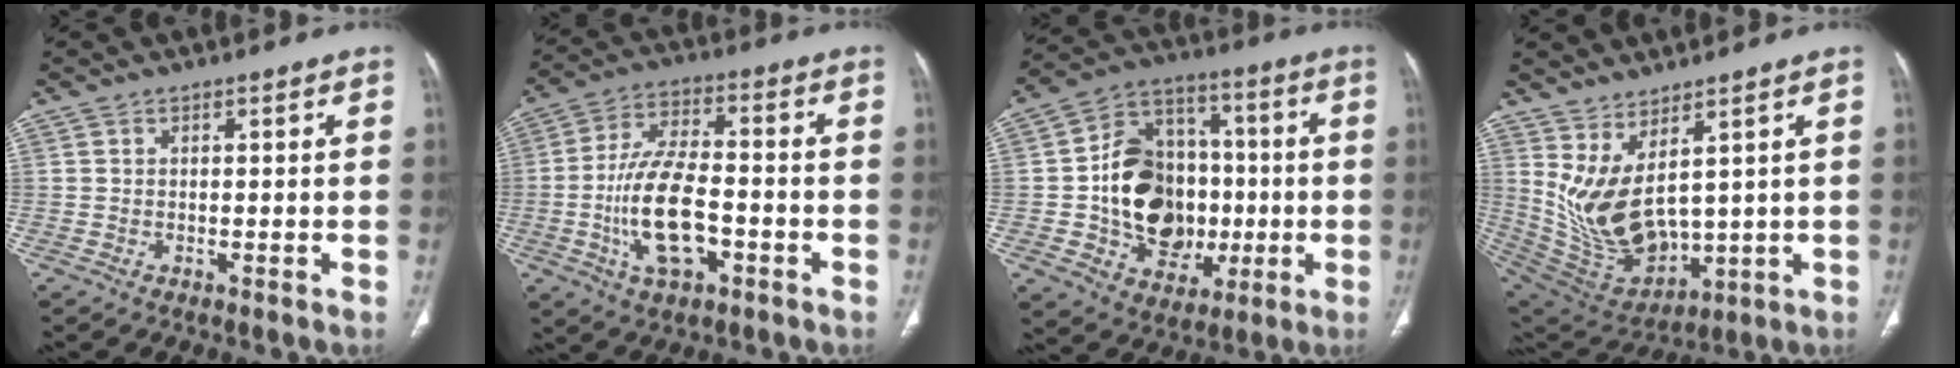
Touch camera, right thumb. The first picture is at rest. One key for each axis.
{"total": 14.4, "fx": -3.7, "fy": 6.9, "fz": 12.1, "tx": -0.230, "ty": 0.022, "tz": -0.066}
{"total": 20.1, "fx": -2.1, "fy": 15.6, "fz": 12.5, "tx": -0.159, "ty": 0.029, "tz": -0.023}
{"total": 13.4, "fx": 4.5, "fy": 6.1, "fz": 11.0, "tx": -0.204, "ty": -0.043, "tz": 0.123}